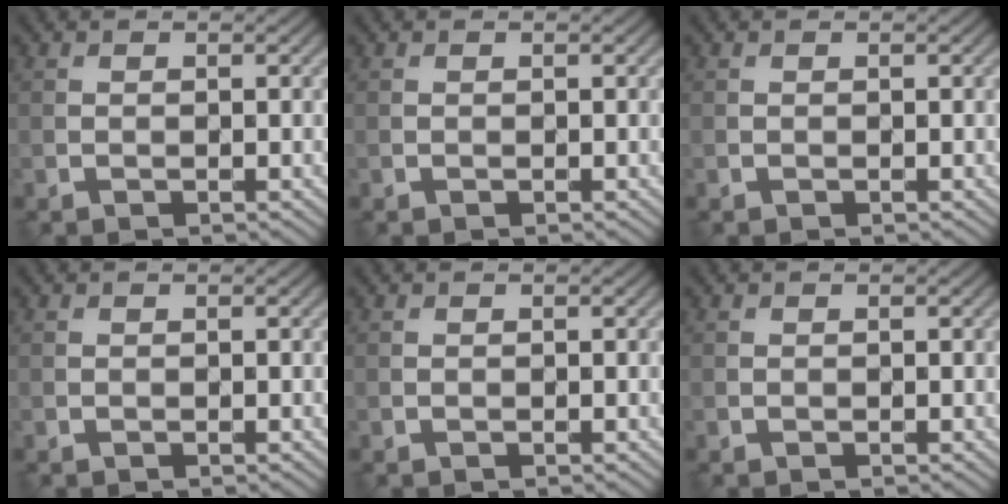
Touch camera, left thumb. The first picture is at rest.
{"total": 0.0}
{"total": 0.0}
{"total": 0.0}
{"total": 0.0}
{"total": 0.0}